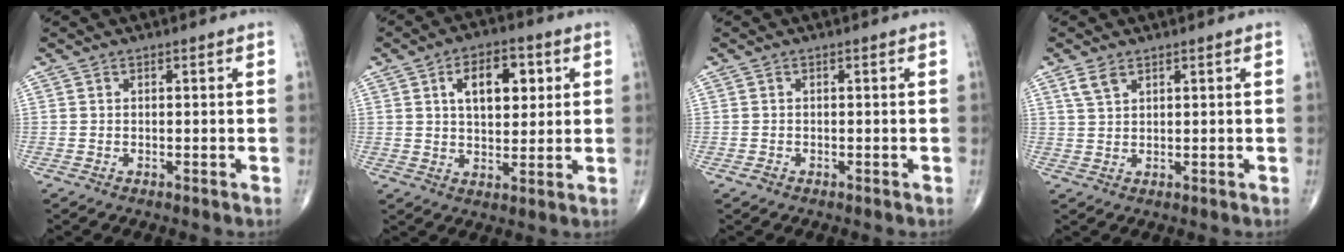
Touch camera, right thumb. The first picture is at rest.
{"total": 10.3, "force": [3.1, 5.8, 7.9], "torque": [-0.091, -0.004, 0.048]}
{"total": 0.6, "force": [-0.4, 0.4, 0.2], "torque": [-0.003, 0.003, -0.008]}
{"total": 2.8, "force": [1.8, 1.4, 1.7], "torque": [-0.035, 0.000, 0.044]}